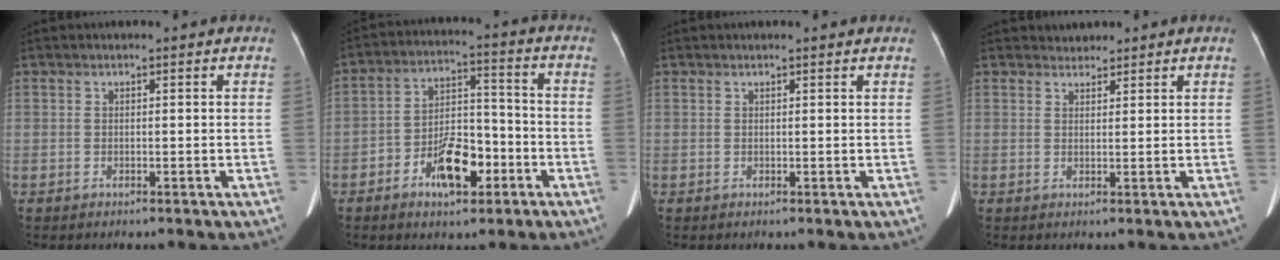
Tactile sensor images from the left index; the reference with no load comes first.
{"total": 9.8, "force": [-4.7, 4.5, 7.4], "torque": [-0.136, 0.019, -0.075]}
{"total": 1.7, "force": [1.6, 0.1, 0.6], "torque": [-0.012, 0.013, 0.016]}
{"total": 1.7, "force": [1.5, 0.9, -0.2], "torque": [0.004, 0.007, 0.022]}